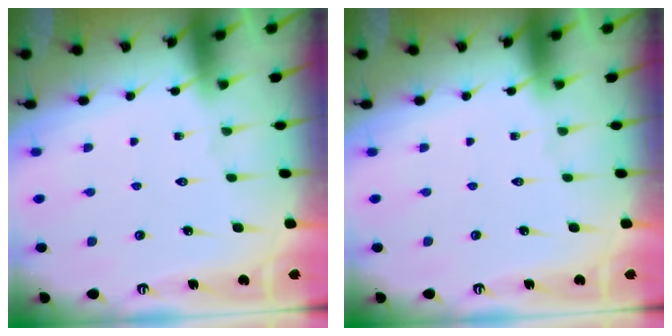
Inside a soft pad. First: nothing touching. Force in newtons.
{"total": 0.0}